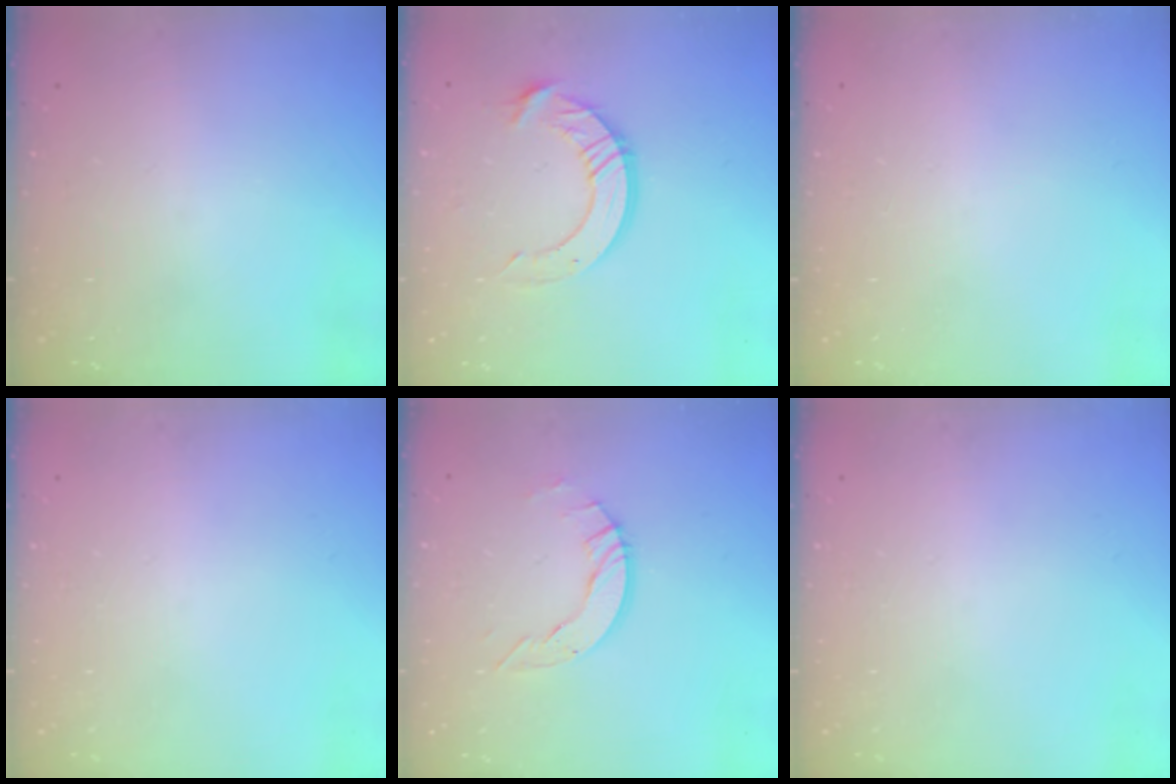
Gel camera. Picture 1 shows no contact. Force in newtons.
{"total": 10.8, "press": 10.8, "slide": 0.9}
{"total": 0.0}
{"total": 0.0}
{"total": 5.7, "press": 5.7, "slide": 0.2}
{"total": 0.0}